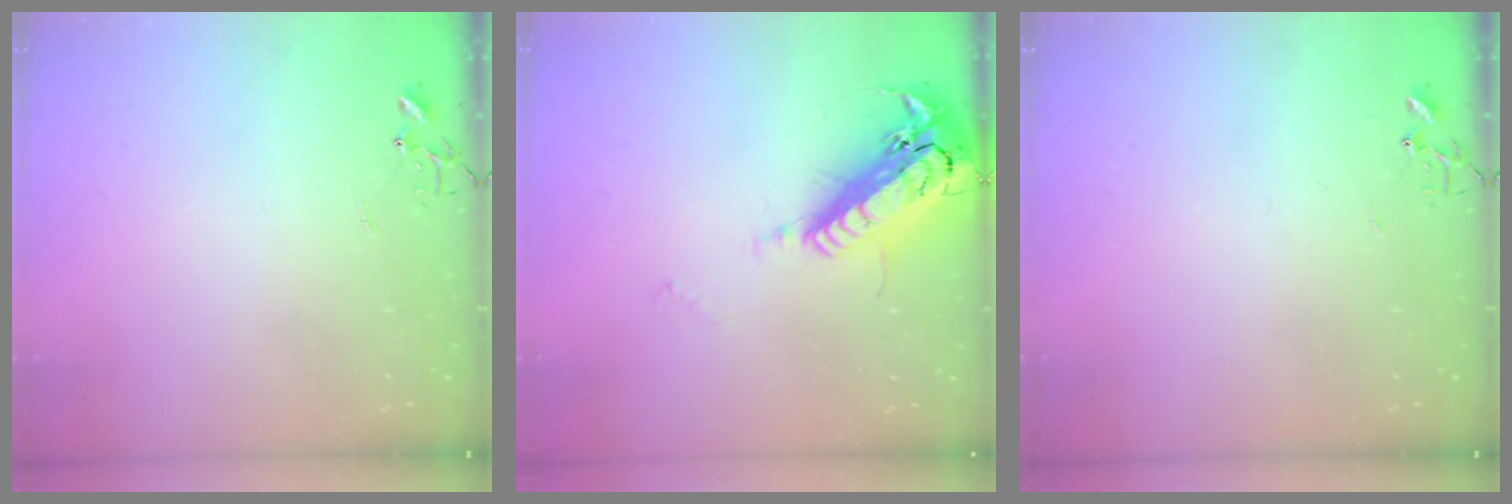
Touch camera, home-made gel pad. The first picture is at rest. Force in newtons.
{"total": 21.3, "press": 20.9, "slide": 4.0}
{"total": 0.0}